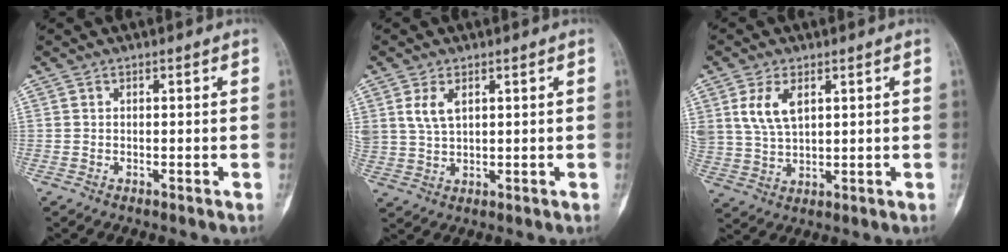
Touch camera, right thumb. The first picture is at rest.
{"total": 4.6, "force": [2.0, 2.5, 3.4], "torque": [-0.068, -0.006, 0.047]}
{"total": 7.2, "force": [2.9, 3.9, 5.3], "torque": [-0.103, -0.008, 0.067]}